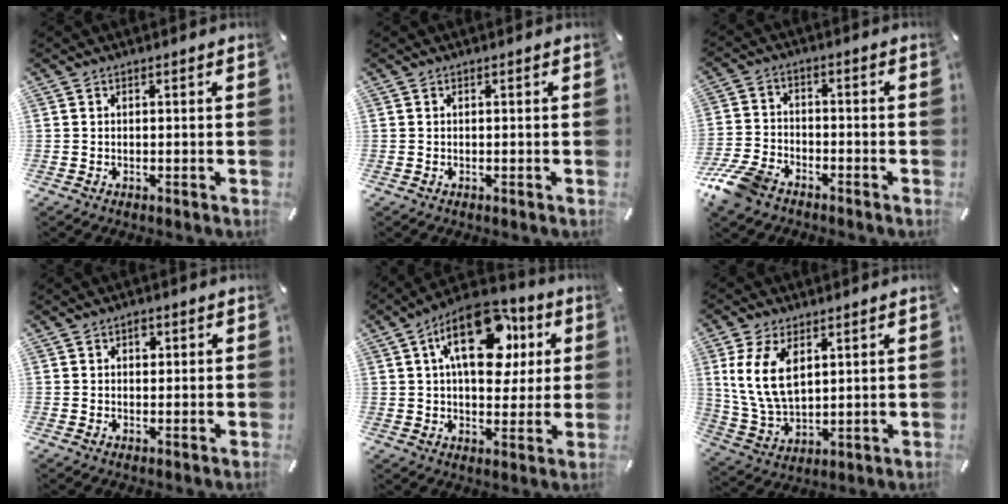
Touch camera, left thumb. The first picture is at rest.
{"total": 0.0}
{"total": 9.0, "force": [-6.5, 4.9, 4.0], "torque": [-0.092, 0.029, -0.126]}
{"total": 1.7, "force": [0.6, 1.4, 0.9], "torque": [-0.003, -0.001, 0.006]}
{"total": 19.4, "force": [6.9, 11.3, 14.2], "torque": [-0.212, -0.019, 0.116]}
{"total": 11.3, "force": [3.8, 7.2, 7.8], "torque": [-0.184, -0.007, 0.070]}